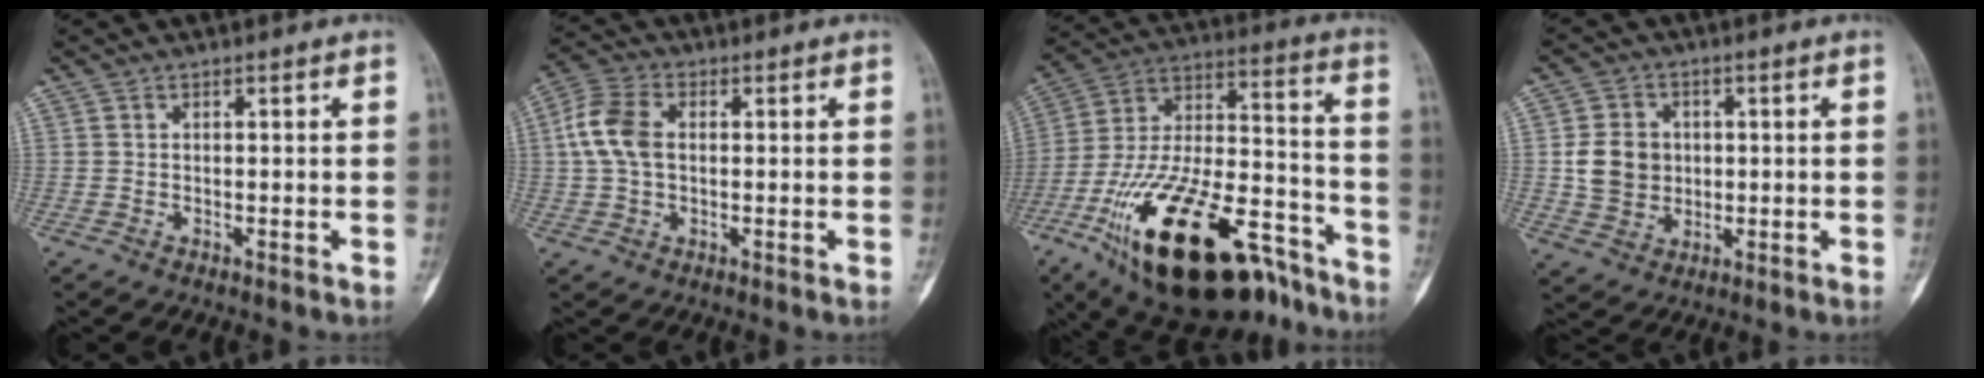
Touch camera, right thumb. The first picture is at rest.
{"total": 8.2, "force": [0.9, 5.2, 6.3], "torque": [-0.141, 0.018, 0.014]}
{"total": 31.8, "force": [-18.4, 13.5, 22.2], "torque": [-0.393, 0.065, -0.304]}
{"total": 8.2, "force": [0.4, 7.0, 4.1], "torque": [-0.049, 0.000, 0.010]}